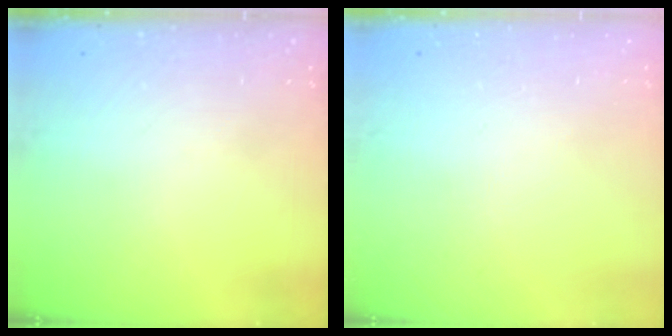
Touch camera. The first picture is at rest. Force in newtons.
{"total": 0.0}